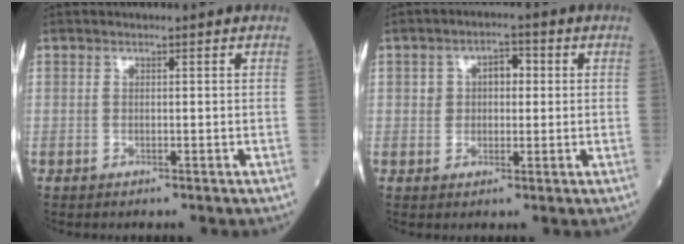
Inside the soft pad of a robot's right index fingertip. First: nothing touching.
{"total": 4.3, "force": [0.9, 2.9, 3.1], "torque": [-0.045, 0.018, 0.015]}